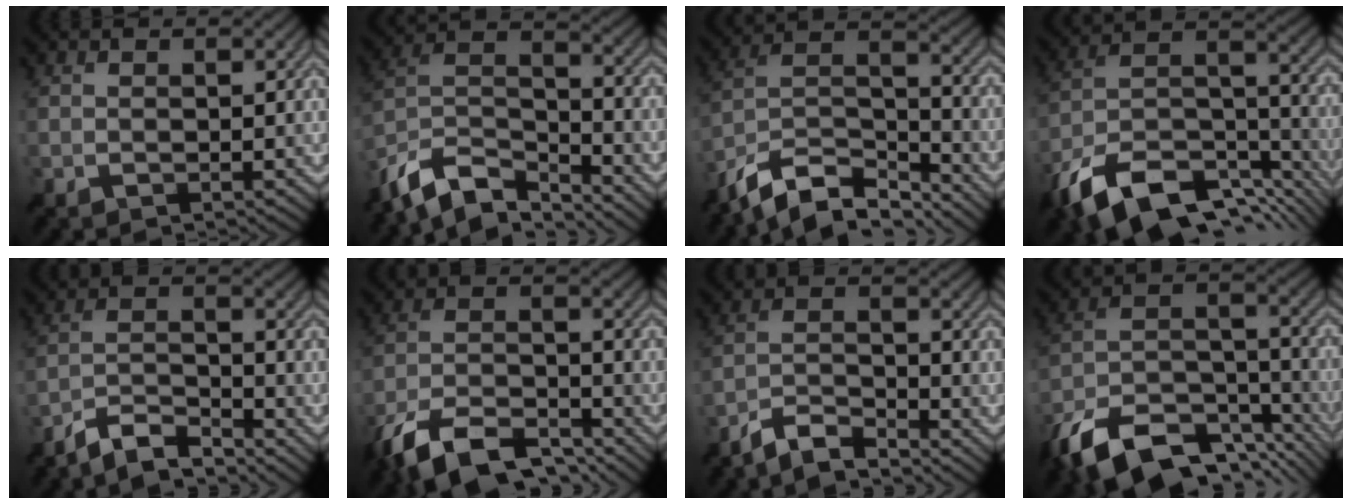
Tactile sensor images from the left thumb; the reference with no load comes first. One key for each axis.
{"total": 11.3, "fx": -8.7, "fy": 4.4, "fz": 5.7, "tx": -0.129, "ty": 0.007, "tz": -0.172}
{"total": 11.9, "fx": -9.0, "fy": 4.5, "fz": 6.4, "tx": -0.139, "ty": 0.003, "tz": -0.166}
{"total": 15.6, "fx": -10.5, "fy": 6.4, "fz": 9.5, "tx": -0.211, "ty": -0.015, "tz": -0.179}
{"total": 5.7, "fx": -5.1, "fy": 1.1, "fz": 2.3, "tx": -0.050, "ty": 0.000, "tz": -0.104}
{"total": 11.8, "fx": -8.9, "fy": 4.3, "fz": 6.5, "tx": -0.130, "ty": -0.005, "tz": -0.176}
{"total": 5.0, "fx": -4.5, "fy": 0.8, "fz": 2.1, "tx": -0.046, "ty": 0.002, "tz": -0.095}
{"total": 15.6, "fx": -11.0, "fy": 6.7, "fz": 8.8, "tx": -0.194, "ty": -0.013, "tz": -0.187}